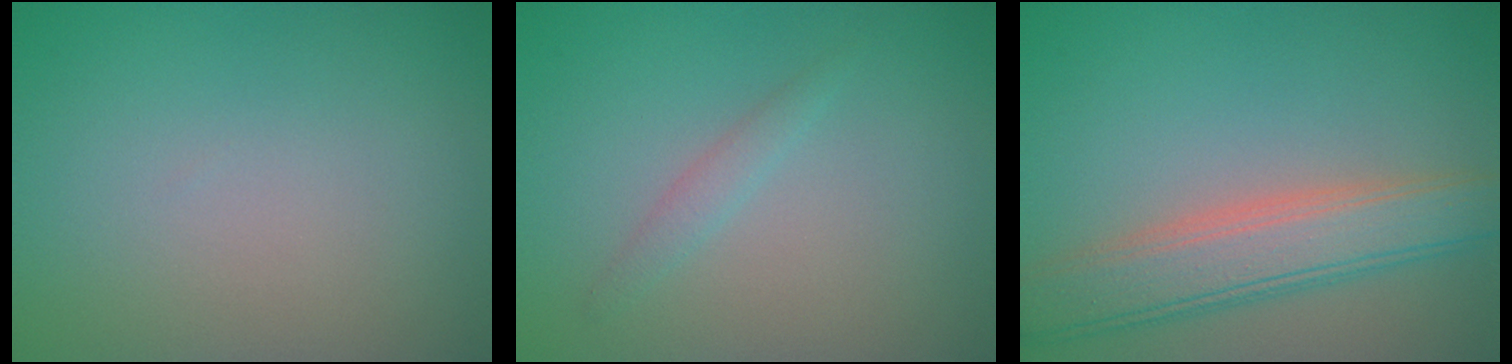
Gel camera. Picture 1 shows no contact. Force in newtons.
{"total": 1.1, "press": 1.1, "slide": 0.1}
{"total": 5.9, "press": 5.9, "slide": 0.3}